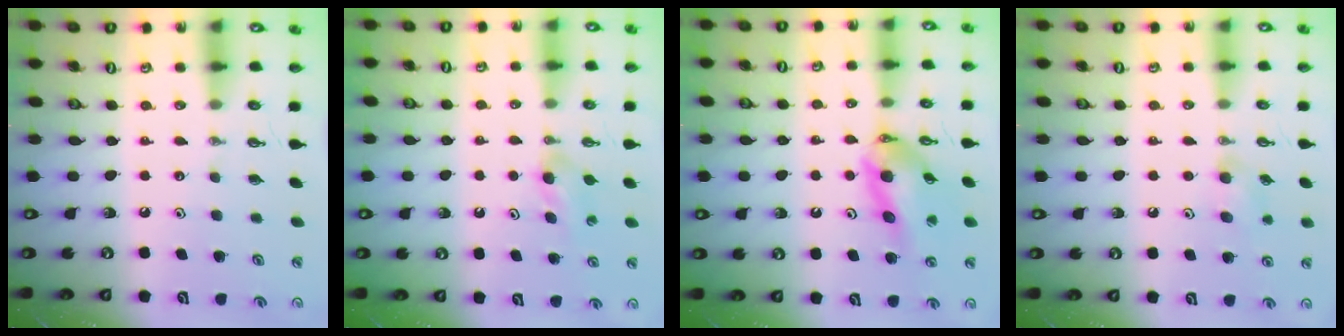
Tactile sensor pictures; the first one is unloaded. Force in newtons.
{"total": 3.5, "press": 3.5, "slide": 0.5}
{"total": 12.2, "press": 12.1, "slide": 1.8}
{"total": 7.2, "press": 7.0, "slide": 1.9}